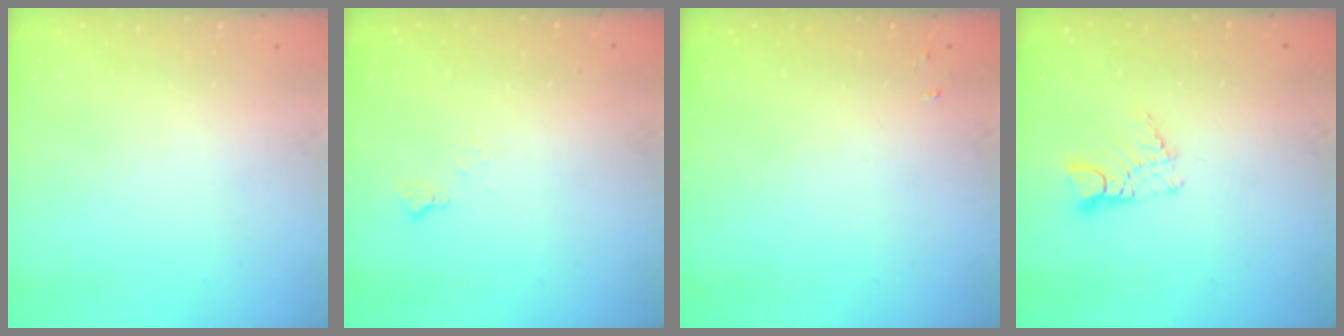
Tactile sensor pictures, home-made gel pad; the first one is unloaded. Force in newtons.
{"total": 5.1, "press": 5.0, "slide": 0.7}
{"total": 1.8, "press": 1.8, "slide": 0.3}
{"total": 4.9, "press": 4.8, "slide": 0.4}